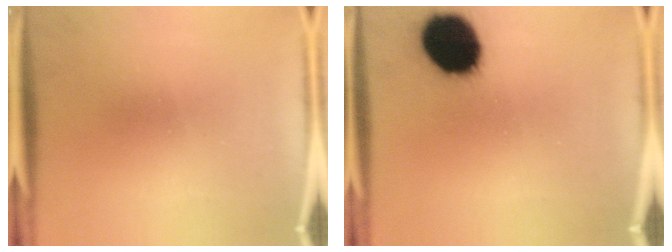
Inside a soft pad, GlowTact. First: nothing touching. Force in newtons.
{"total": 19.0}